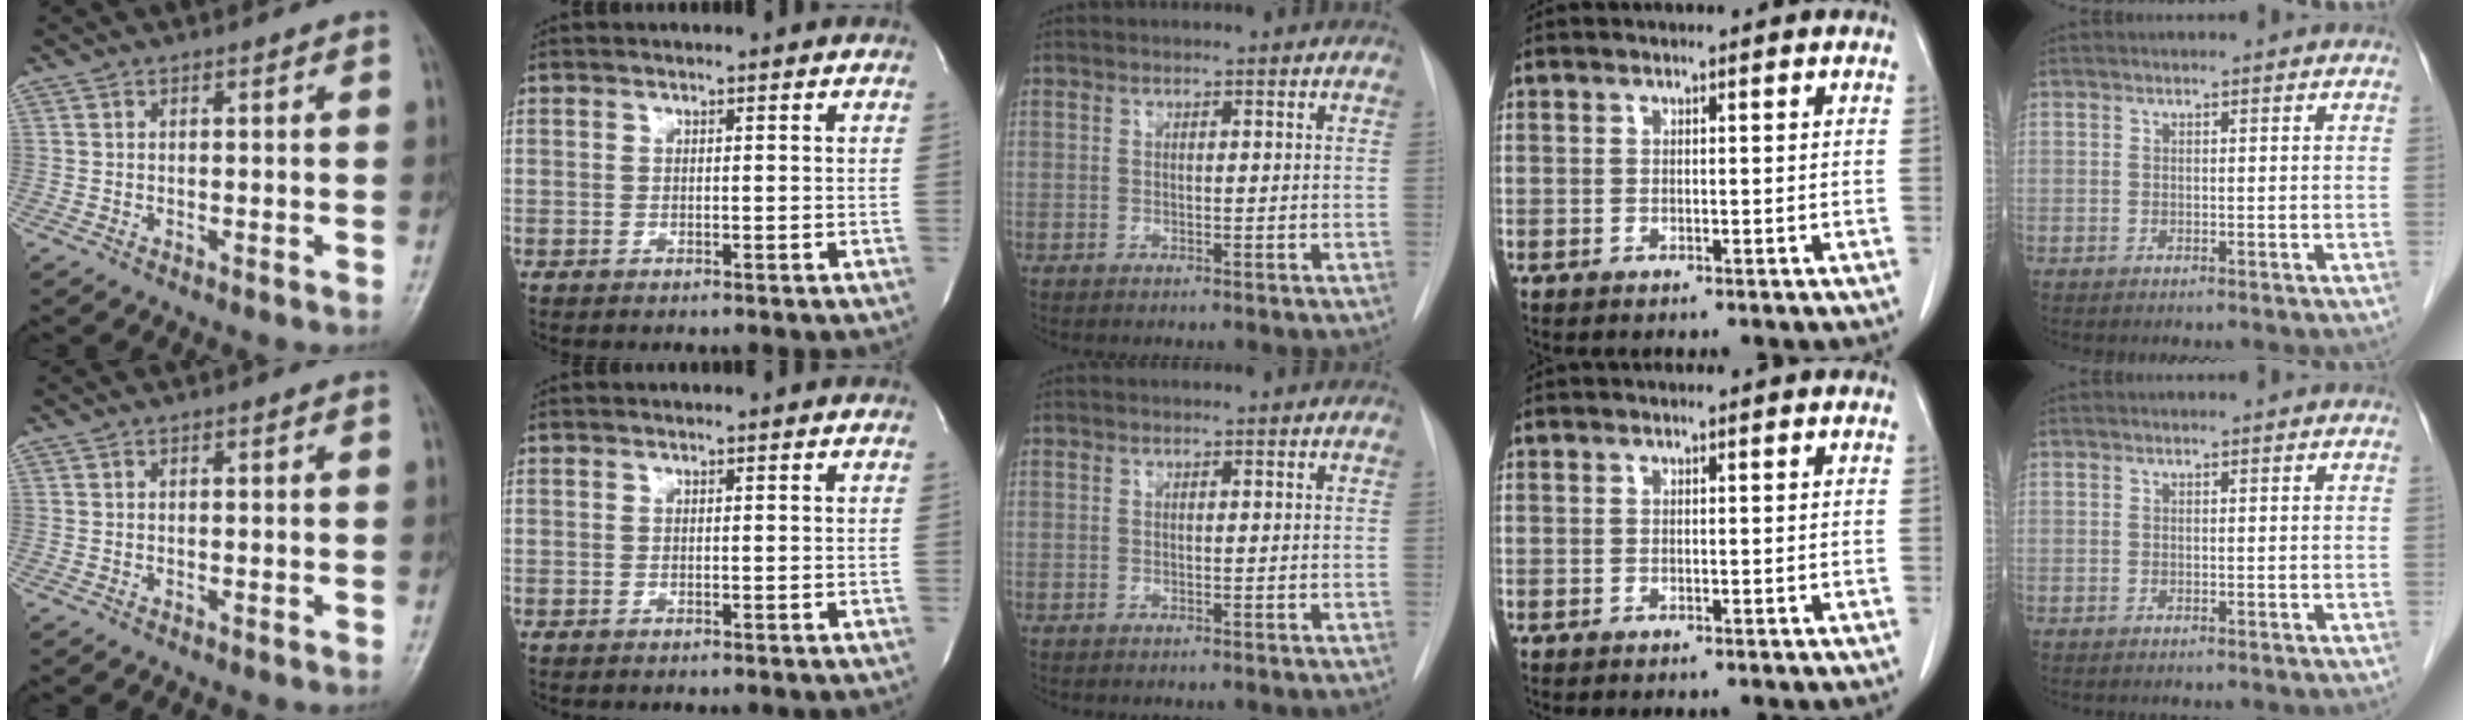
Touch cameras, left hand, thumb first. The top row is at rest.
{}